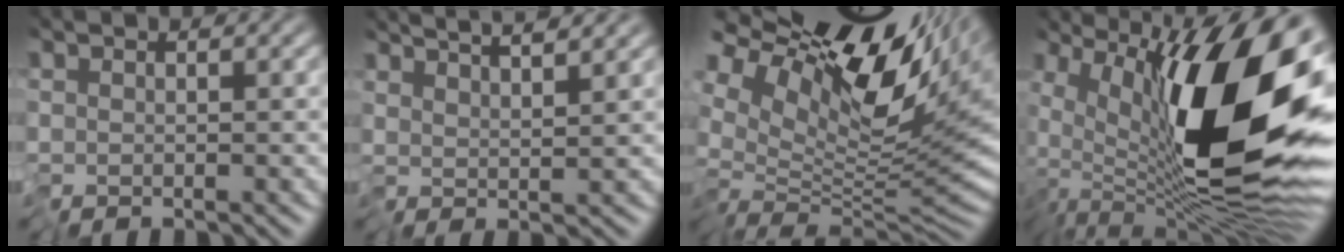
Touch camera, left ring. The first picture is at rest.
{"total": 4.6, "force": [4.2, -0.1, 1.9], "torque": [-0.025, 0.025, 0.051]}
{"total": 14.3, "force": [7.0, 5.1, 11.4], "torque": [-0.212, 0.035, 0.116]}
{"total": 16.6, "force": [3.3, 6.9, 14.7], "torque": [-0.216, -0.007, 0.064]}